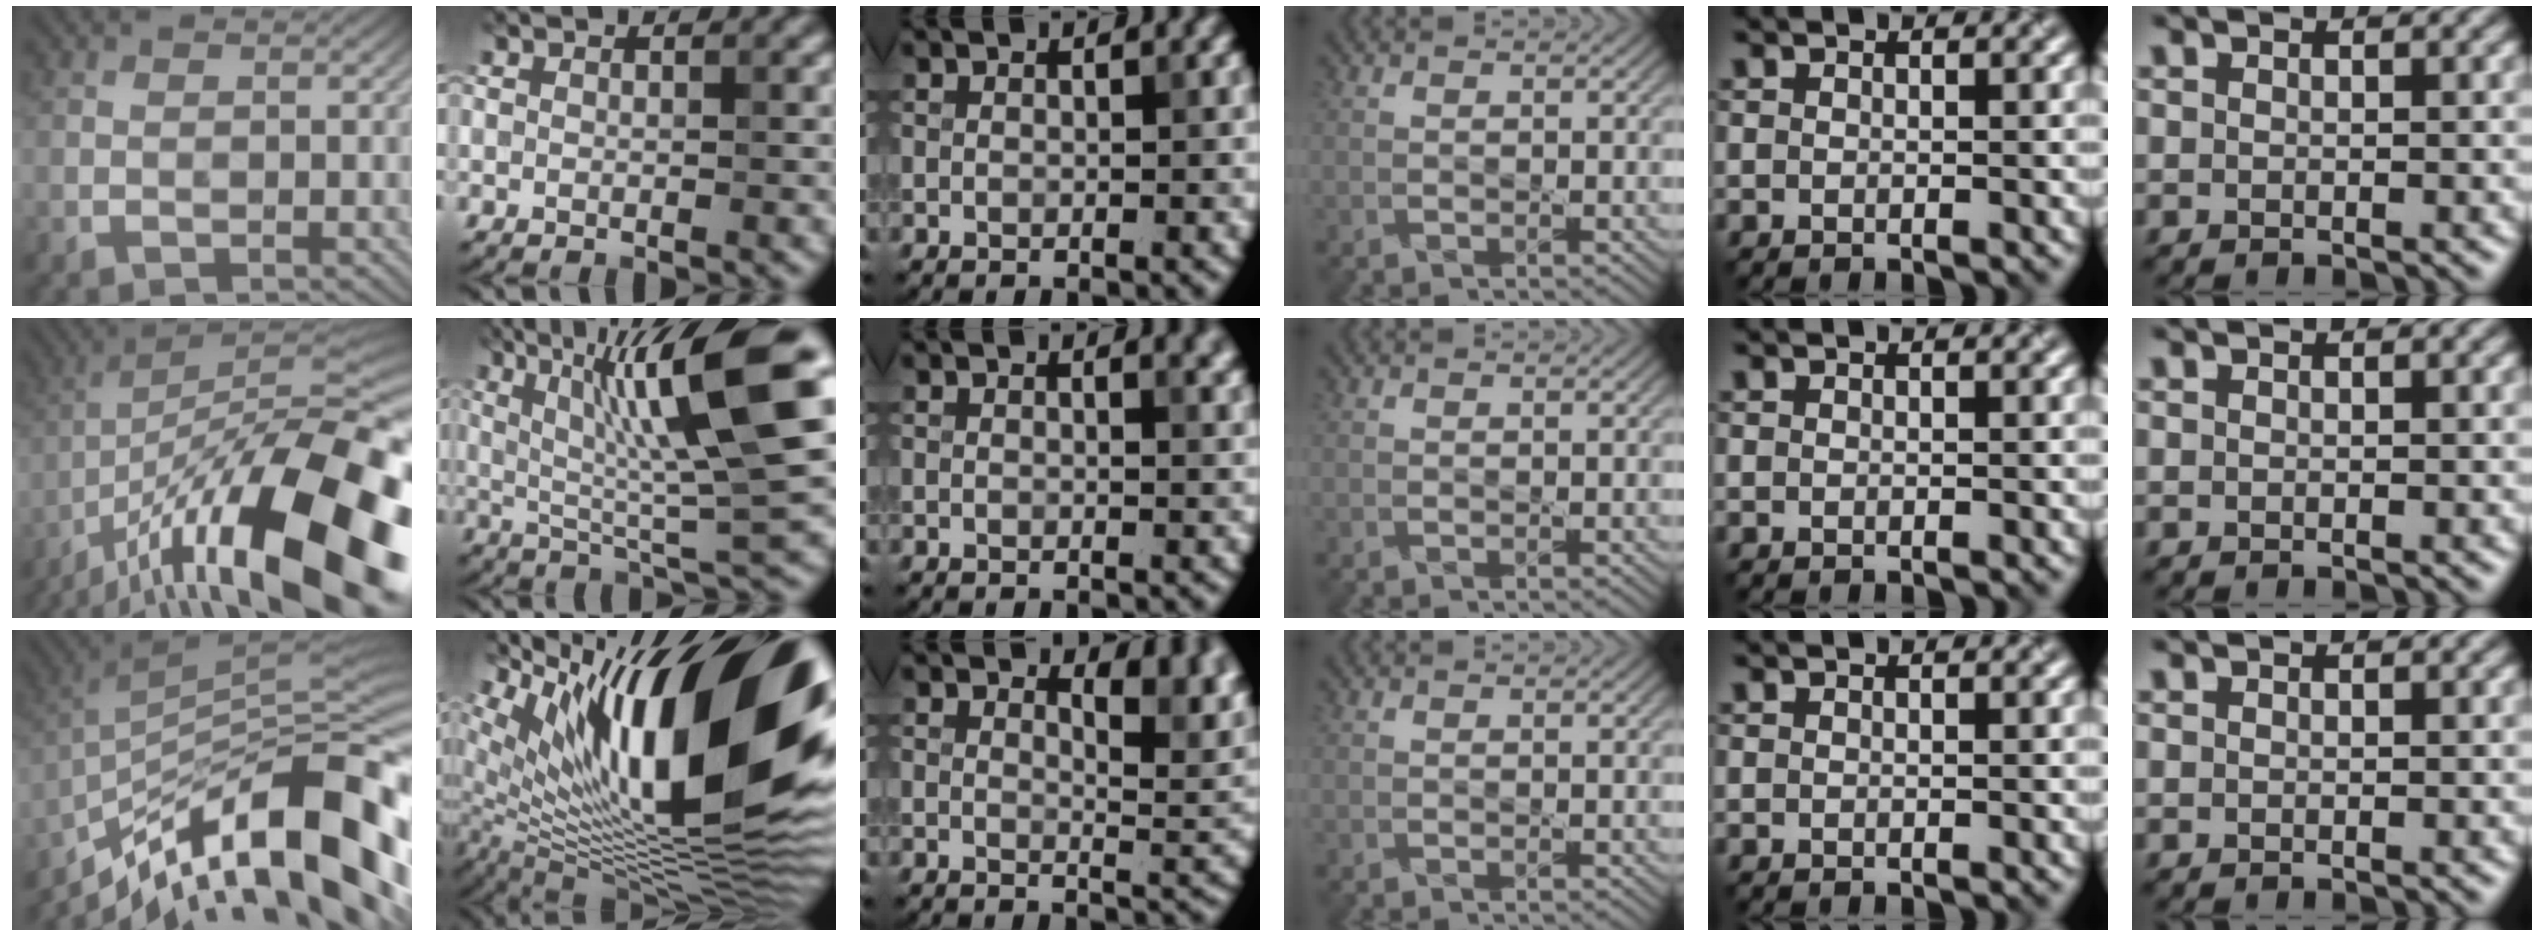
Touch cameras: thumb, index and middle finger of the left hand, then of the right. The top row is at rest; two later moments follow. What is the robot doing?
{"motion": "dispense", "object": "syringe"}